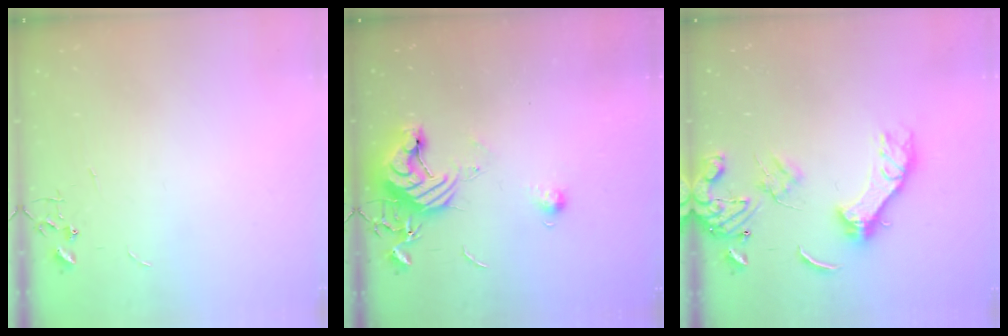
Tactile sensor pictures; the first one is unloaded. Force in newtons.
{"total": 11.8, "press": 11.7, "slide": 1.3}
{"total": 13.2, "press": 13.1, "slide": 1.7}